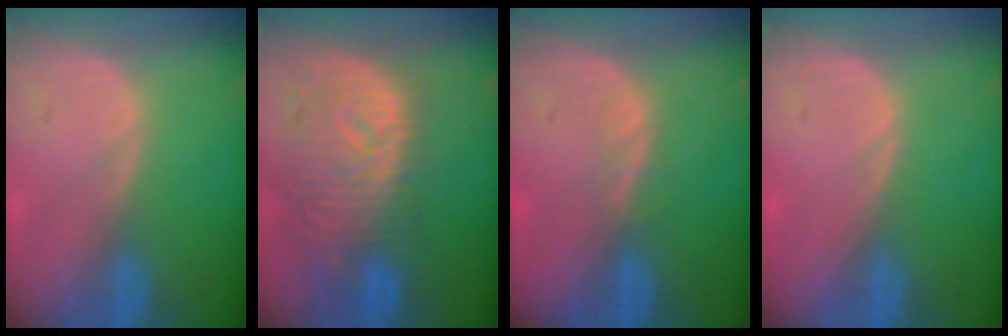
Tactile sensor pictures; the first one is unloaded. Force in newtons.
{"total": 11.4, "press": 9.9, "slide": 5.6}
{"total": 1.5, "press": 1.5, "slide": 0.2}
{"total": 0.0}